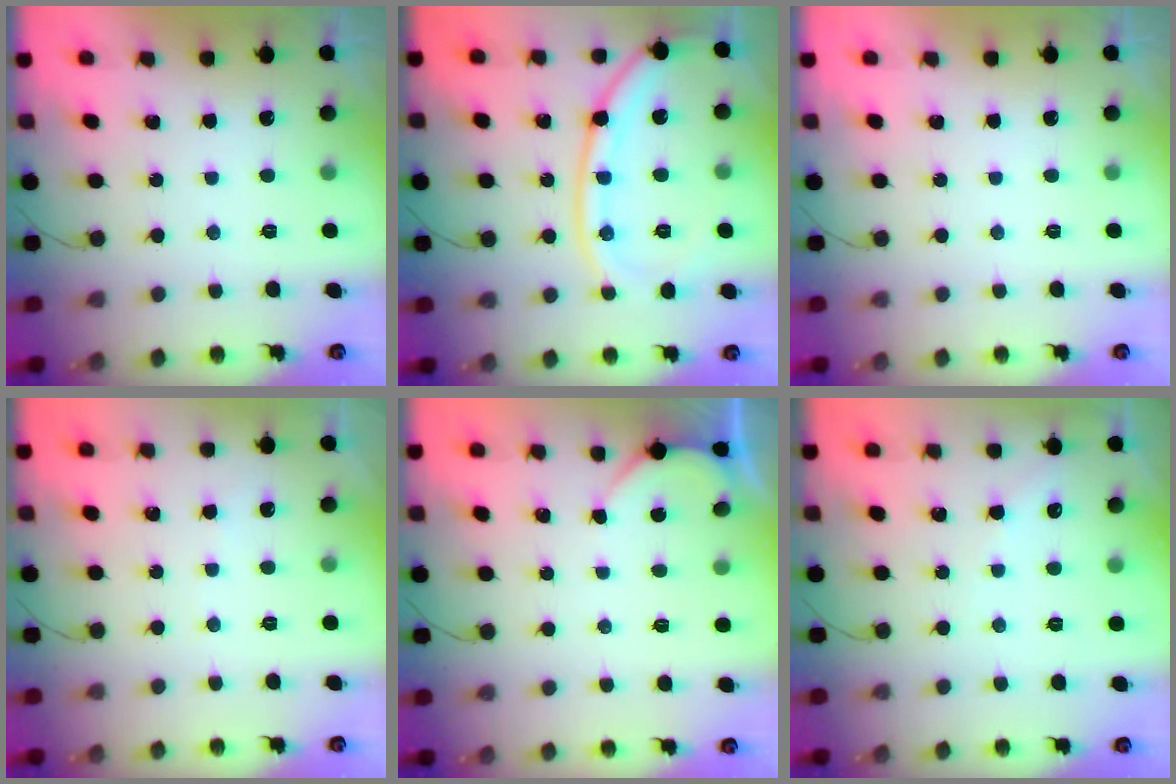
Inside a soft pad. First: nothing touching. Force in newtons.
{"total": 15.2, "press": 15.1, "slide": 1.9}
{"total": 0.0}
{"total": 1.9, "press": 1.9, "slide": 0.2}
{"total": 1.8, "press": 1.8, "slide": 0.2}
{"total": 3.0, "press": 3.0, "slide": 0.4}